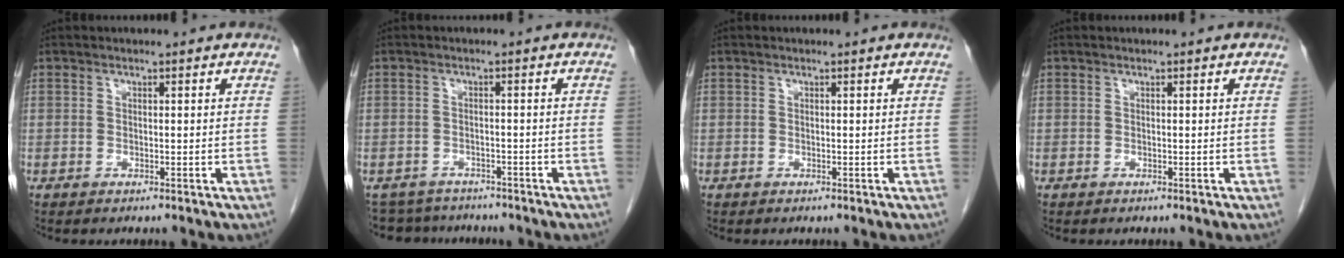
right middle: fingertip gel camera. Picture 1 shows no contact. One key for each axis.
{"total": 6.3, "fx": -5.8, "fy": 2.4, "fz": 0.2, "tx": -0.004, "ty": 0.006, "tz": -0.083}
{"total": 0.0}
{"total": 0.0}